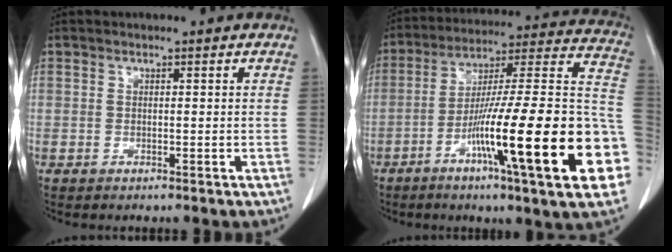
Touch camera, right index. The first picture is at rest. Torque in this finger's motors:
{"motor_torque": [2.14, 0.00, 1.05, 0.21]}